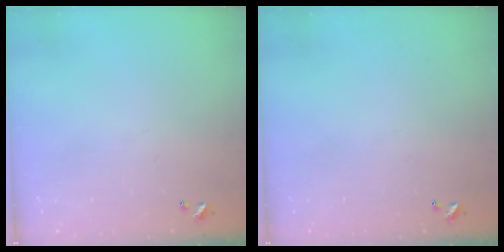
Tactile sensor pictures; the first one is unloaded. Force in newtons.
{"total": 0.0}